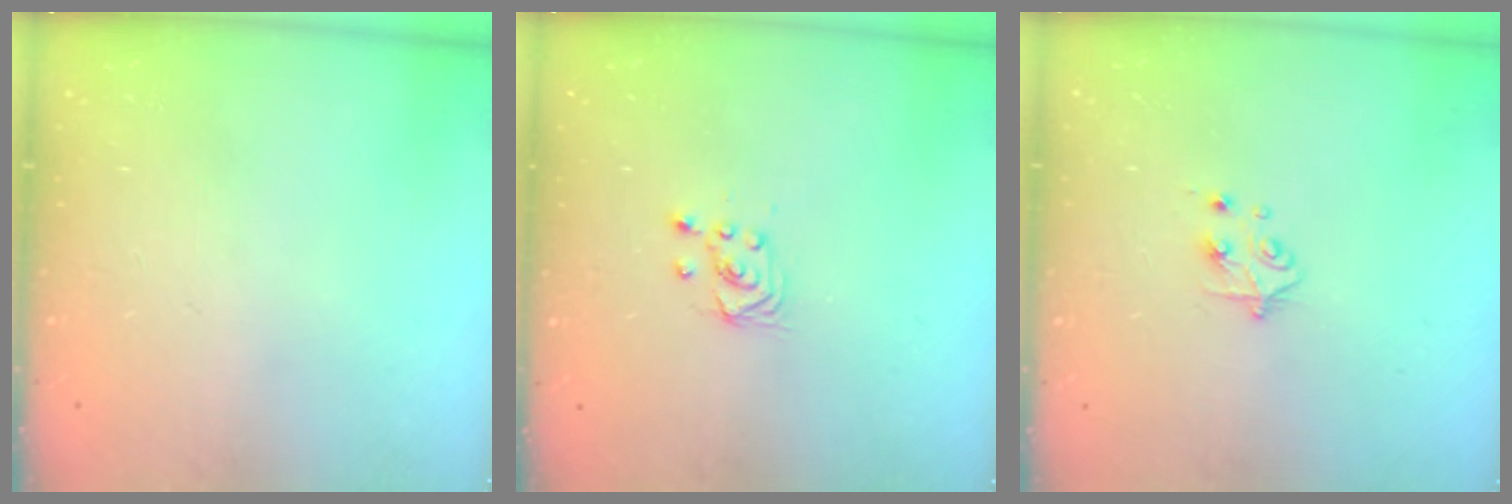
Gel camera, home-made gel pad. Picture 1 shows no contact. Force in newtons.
{"total": 2.9, "press": 2.7, "slide": 1.0}
{"total": 4.8, "press": 4.8, "slide": 0.6}